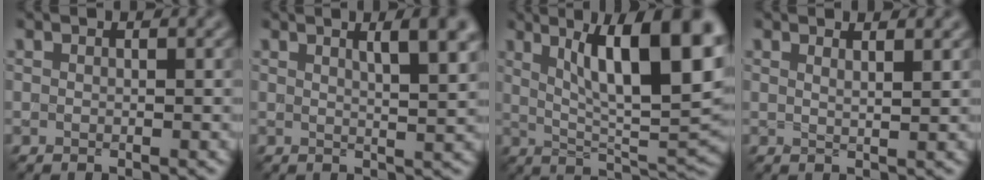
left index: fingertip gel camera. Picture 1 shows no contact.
{"total": 5.7, "force": [2.7, 1.8, 4.7], "torque": [-0.033, 0.019, 0.022]}
{"total": 13.4, "force": [5.0, 4.0, 11.7], "torque": [-0.159, -0.001, 0.081]}
{"total": 1.6, "force": [1.2, 0.3, 0.9], "torque": [-0.006, 0.001, 0.014]}